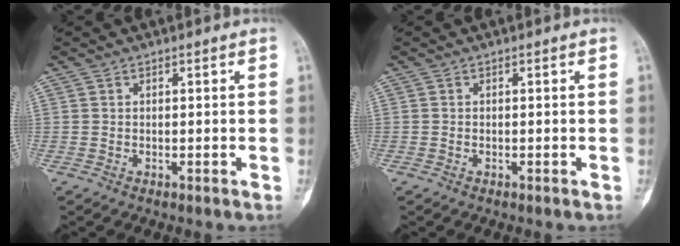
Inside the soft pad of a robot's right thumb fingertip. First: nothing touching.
{"total": 0.0}